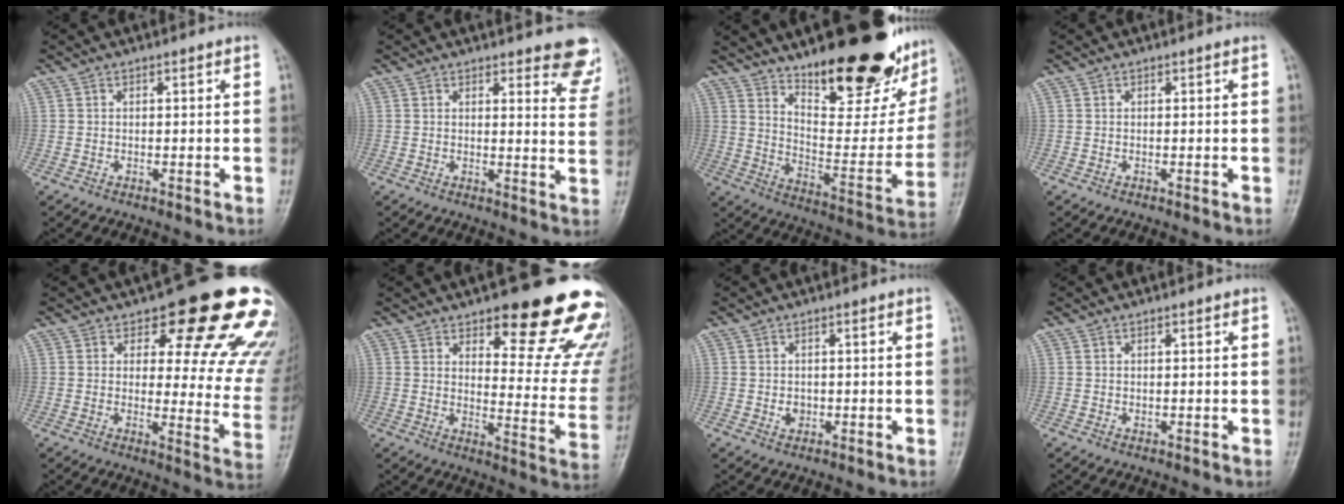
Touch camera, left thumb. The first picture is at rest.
{"total": 9.4, "force": [7.9, 2.8, 4.3], "torque": [-0.010, -0.047, 0.068]}
{"total": 28.7, "force": [19.8, 9.5, 18.4], "torque": [-0.229, -0.110, 0.296]}
{"total": 0.0}
{"total": 20.6, "force": [13.9, 7.8, 13.1], "torque": [-0.110, -0.078, 0.159]}
{"total": 23.0, "force": [15.2, 7.2, 15.7], "torque": [-0.152, -0.090, 0.193]}
{"total": 2.0, "force": [-0.1, 1.7, 1.1], "torque": [-0.005, 0.001, 0.001]}
{"total": 1.1, "force": [0.4, 0.6, 0.8], "torque": [-0.008, -0.003, 0.009]}